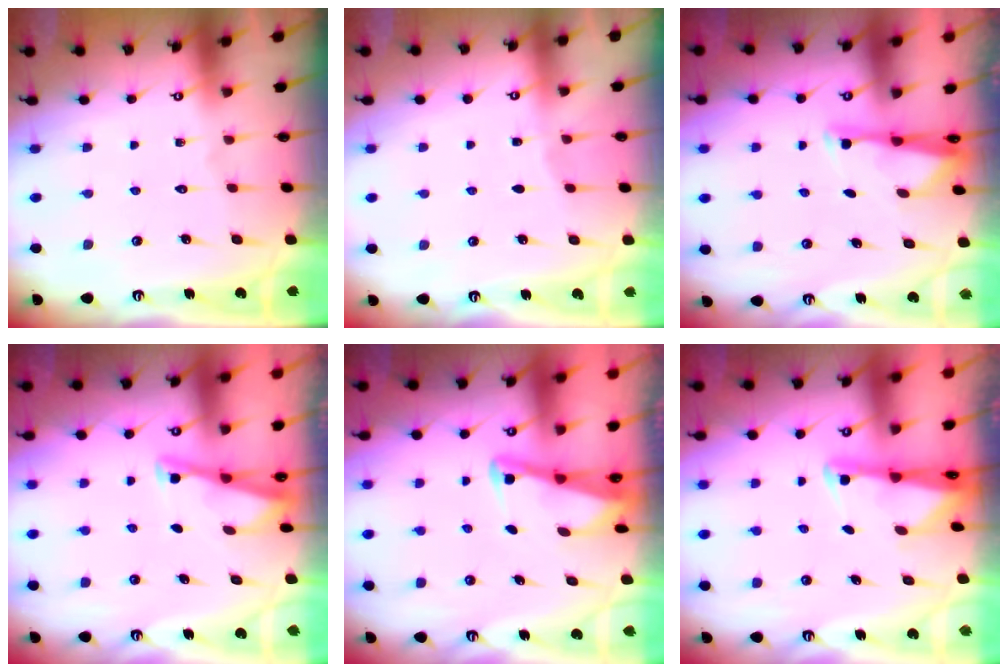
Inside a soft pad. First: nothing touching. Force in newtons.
{"total": 1.9, "press": 1.9, "slide": 0.3}
{"total": 3.0, "press": 2.9, "slide": 0.5}
{"total": 3.3, "press": 3.3, "slide": 0.3}
{"total": 2.9, "press": 2.9, "slide": 0.4}
{"total": 2.0, "press": 2.0, "slide": 0.3}